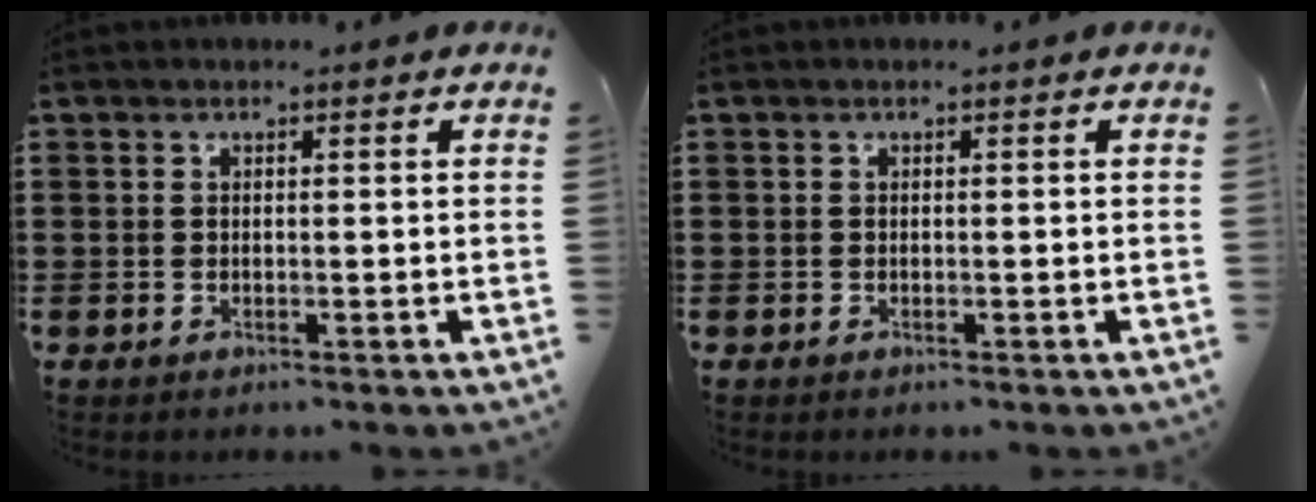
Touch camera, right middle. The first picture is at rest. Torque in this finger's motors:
{"motor_torque": [0.09, -0.02, 0.02, 0.01]}